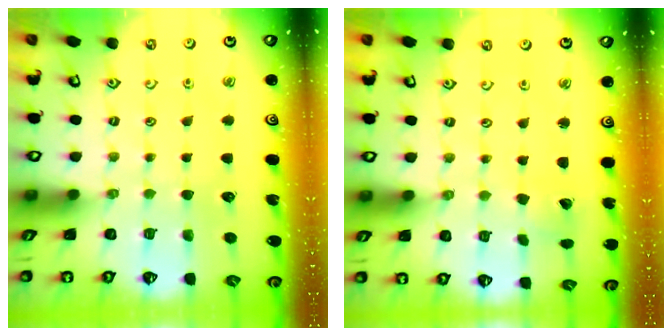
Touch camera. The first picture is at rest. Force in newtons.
{"total": 2.1, "press": 2.1, "slide": 0.3}